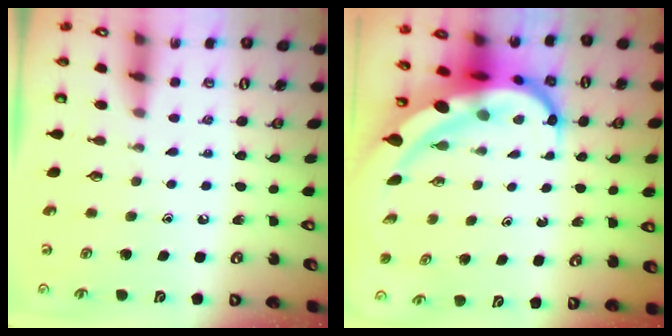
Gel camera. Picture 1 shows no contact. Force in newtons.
{"total": 12.8, "press": 12.7, "slide": 2.2}